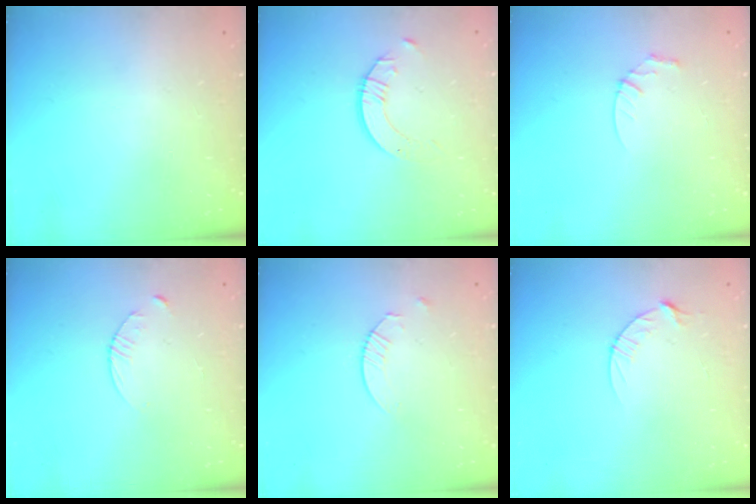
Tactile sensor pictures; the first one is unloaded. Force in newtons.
{"total": 2.0, "press": 2.0, "slide": 0.2}
{"total": 3.5, "press": 3.5, "slide": 0.3}
{"total": 3.8, "press": 3.7, "slide": 0.5}
{"total": 2.4, "press": 2.4, "slide": 0.3}
{"total": 4.4, "press": 4.4, "slide": 0.6}